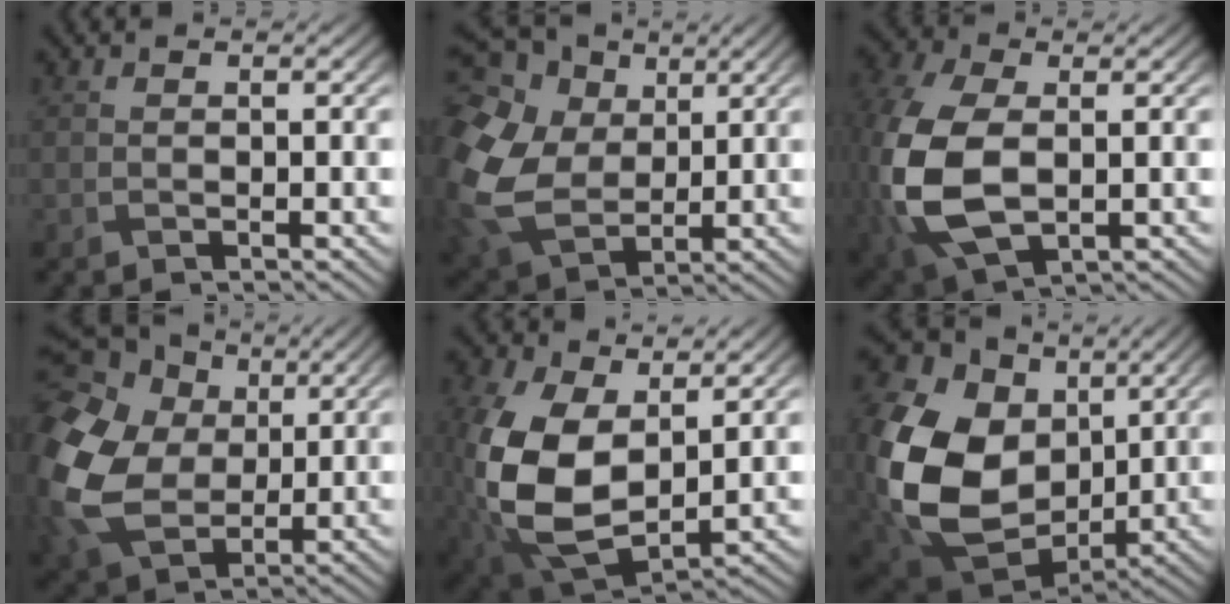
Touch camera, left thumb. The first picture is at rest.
{"total": 16.0, "force": [3.8, 12.1, 9.8], "torque": [-0.298, 0.000, 0.105]}
{"total": 13.9, "force": [-0.9, 9.1, 10.5], "torque": [-0.307, -0.032, 0.003]}
{"total": 19.2, "force": [4.4, 15.1, 11.0], "torque": [-0.344, 0.012, 0.110]}
{"total": 14.1, "force": [0.6, 9.1, 10.8], "torque": [-0.277, -0.018, 0.022]}
{"total": 19.1, "force": [0.9, 14.5, 12.4], "torque": [-0.324, -0.037, 0.050]}